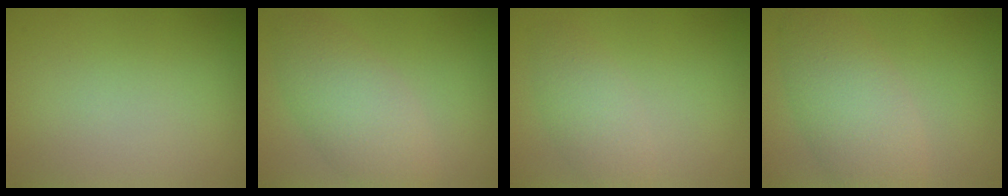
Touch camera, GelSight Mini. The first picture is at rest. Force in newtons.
{"total": 4.9, "press": 4.9, "slide": 0.1}
{"total": 2.7, "press": 2.7, "slide": 0.1}
{"total": 5.3, "press": 5.3, "slide": 0.3}